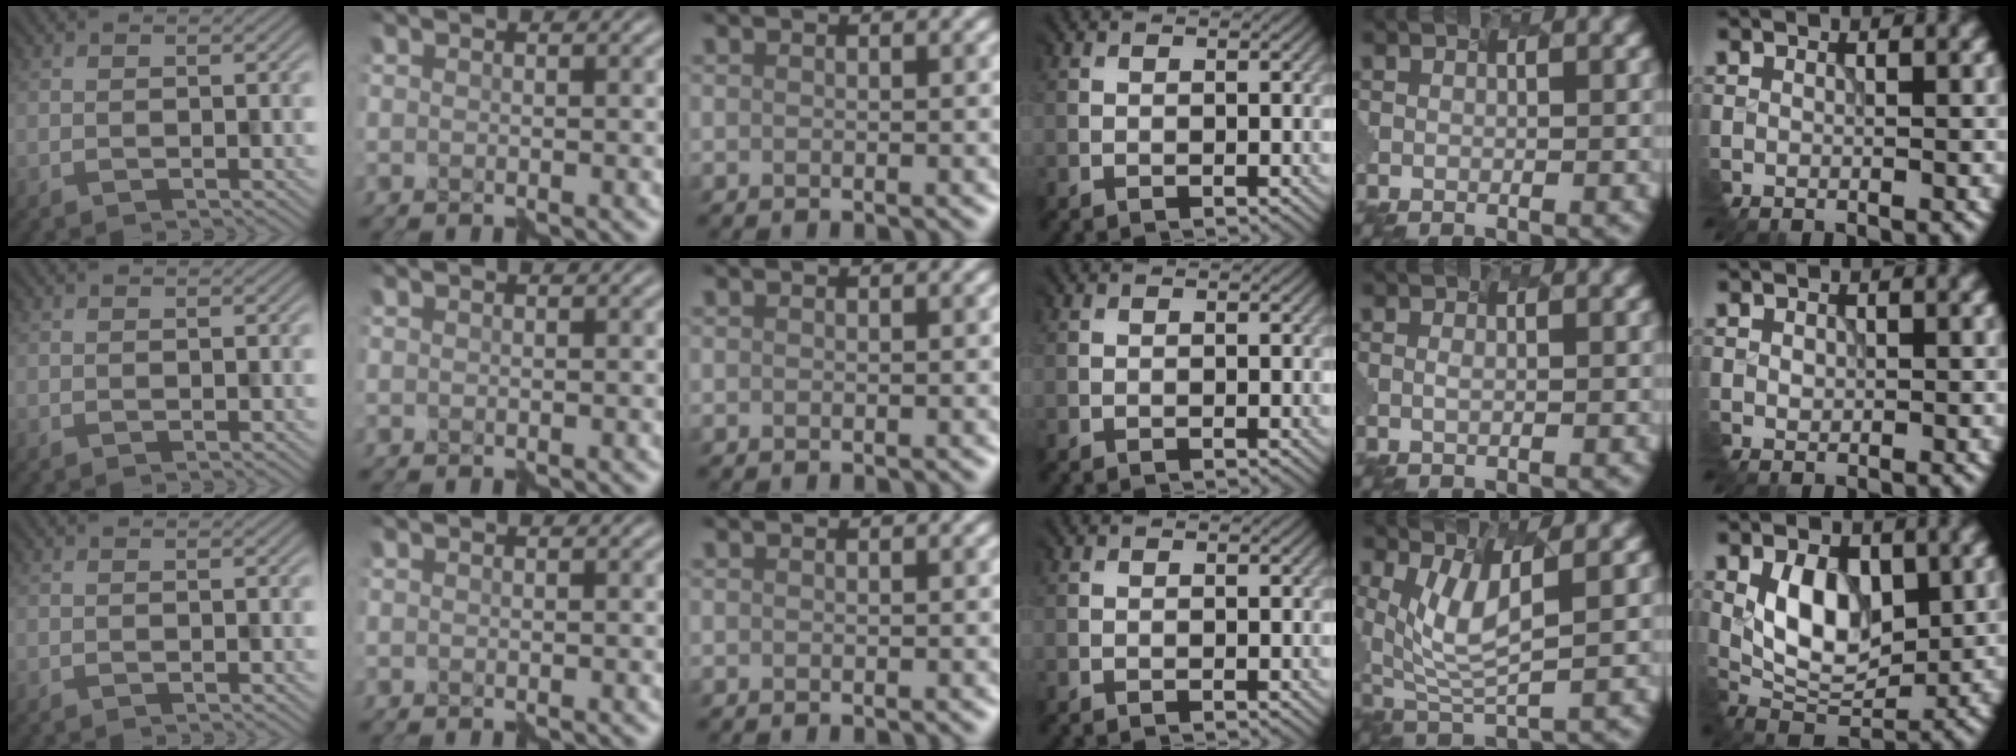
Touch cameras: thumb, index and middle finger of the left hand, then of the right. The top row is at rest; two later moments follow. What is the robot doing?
{"motion": "assemble", "object": "hinged jar"}